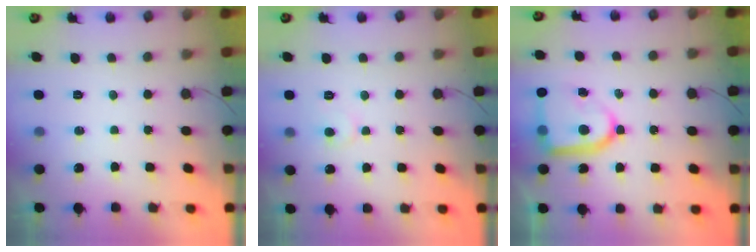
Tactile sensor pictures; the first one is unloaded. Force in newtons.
{"total": 5.6, "press": 5.6, "slide": 0.4}
{"total": 15.1, "press": 15.0, "slide": 1.5}